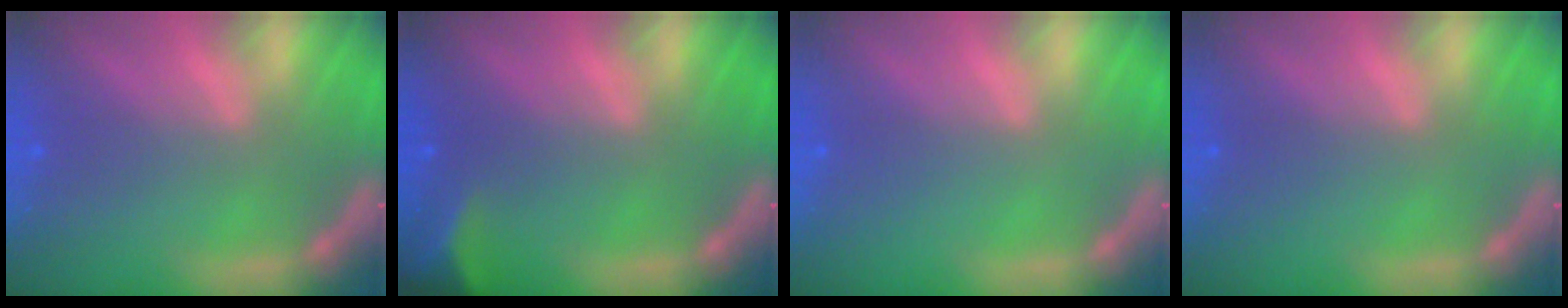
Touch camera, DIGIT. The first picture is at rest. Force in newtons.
{"total": 4.0}
{"total": 0.0}
{"total": 0.0}